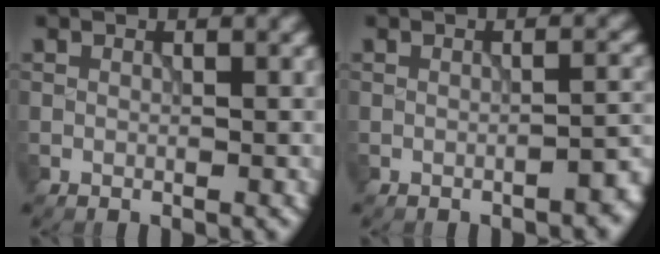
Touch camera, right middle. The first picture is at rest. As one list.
[{"total": 1.9, "force": [-1.4, 0.4, 1.2], "torque": [-0.011, 0.009, -0.020]}]